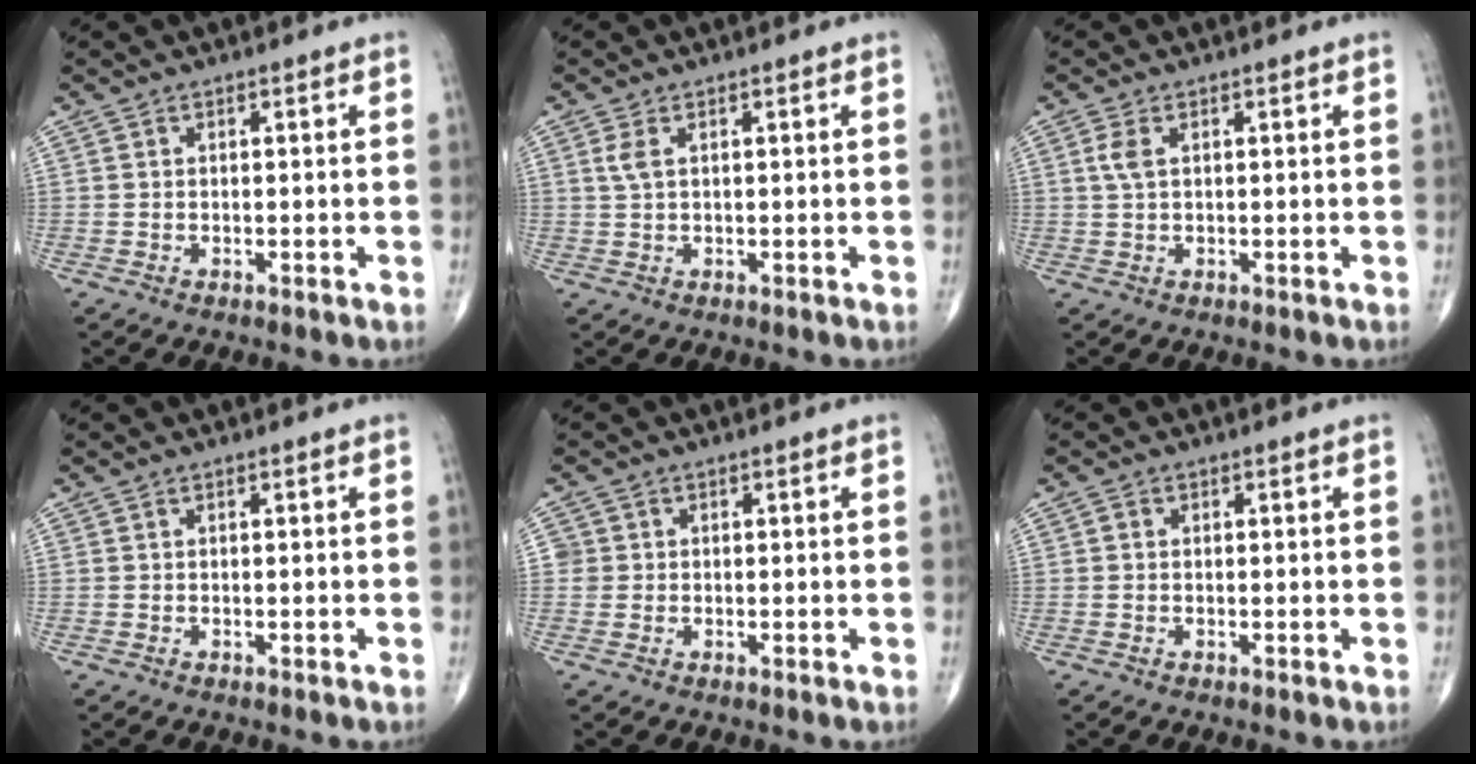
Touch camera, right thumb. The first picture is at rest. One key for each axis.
{"total": 2.2, "fx": 0.8, "fy": 1.0, "fz": 1.8, "tx": -0.046, "ty": 0.008, "tz": 0.022}
{"total": 2.6, "fx": 0.8, "fy": 1.3, "fz": 2.1, "tx": -0.056, "ty": 0.008, "tz": 0.017}
{"total": 0.0}
{"total": 2.0, "fx": 0.1, "fy": 2.0, "fz": 0.2, "tx": 0.011, "ty": 0.005, "tz": 0.000}
{"total": 0.7, "fx": 0.1, "fy": 0.7, "fz": 0.3, "tx": -0.002, "ty": 0.002, "tz": -0.002}